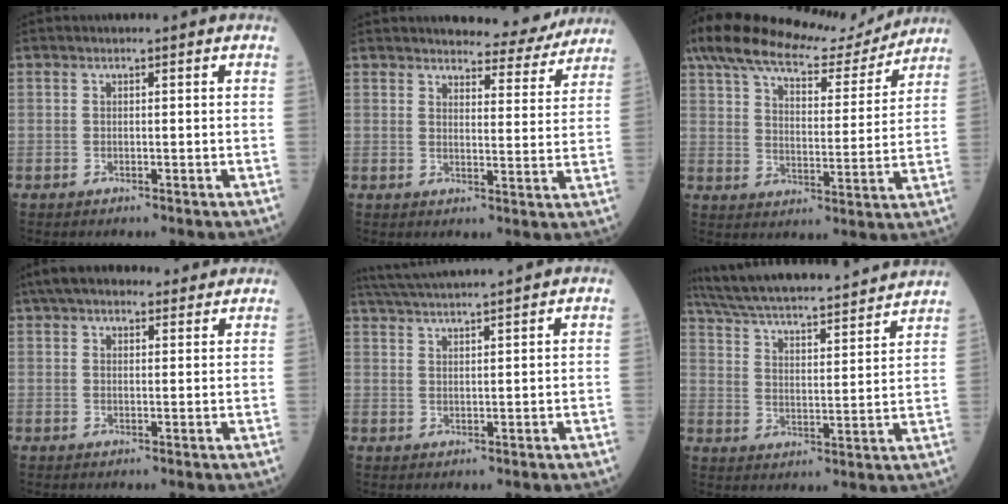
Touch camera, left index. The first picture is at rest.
{"total": 9.1, "force": [8.7, 1.8, 1.9], "torque": [-0.017, -0.014, 0.099]}
{"total": 18.4, "force": [16.3, 3.9, 7.7], "torque": [-0.138, 0.021, 0.244]}
{"total": 12.0, "force": [10.3, 3.6, 5.1], "torque": [-0.073, 0.046, 0.148]}
{"total": 11.0, "force": [10.1, -1.0, 4.3], "torque": [-0.082, 0.030, 0.155]}
{"total": 23.9, "force": [21.8, 1.9, 9.6], "torque": [-0.167, 0.000, 0.313]}